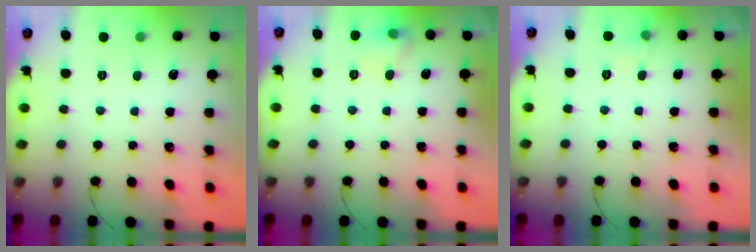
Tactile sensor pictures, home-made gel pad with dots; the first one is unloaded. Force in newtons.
{"total": 7.1, "press": 7.1, "slide": 0.9}
{"total": 3.0, "press": 2.7, "slide": 1.3}